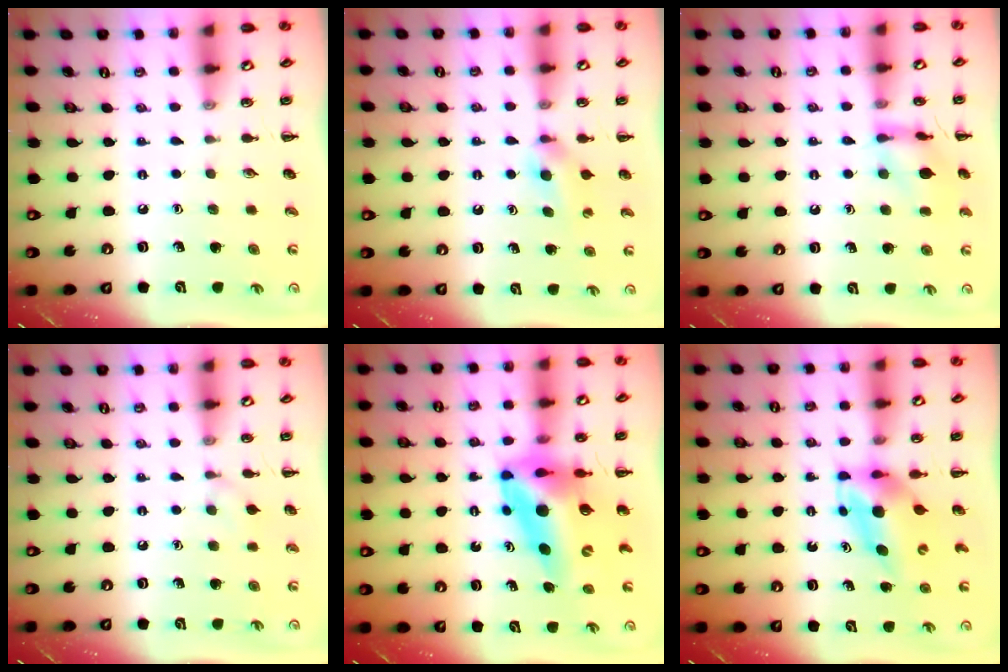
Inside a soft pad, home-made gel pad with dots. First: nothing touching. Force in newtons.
{"total": 6.1, "press": 5.8, "slide": 1.9}
{"total": 11.1, "press": 11.1, "slide": 0.7}
{"total": 6.1, "press": 5.8, "slide": 1.7}
{"total": 14.9, "press": 14.1, "slide": 4.9}
{"total": 5.1, "press": 5.0, "slide": 1.0}